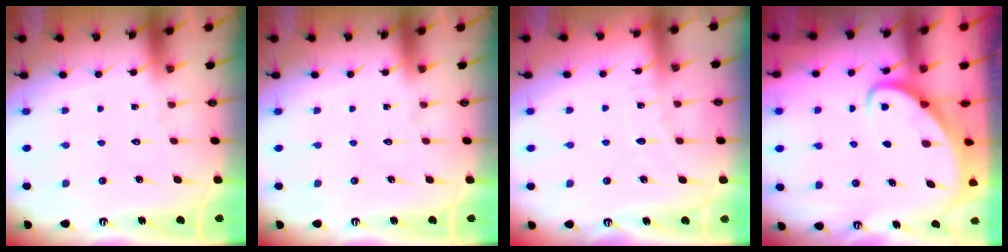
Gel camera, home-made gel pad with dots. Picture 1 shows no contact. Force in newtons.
{"total": 0.0}
{"total": 4.4, "press": 4.3, "slide": 0.5}
{"total": 2.8, "press": 2.8, "slide": 0.3}